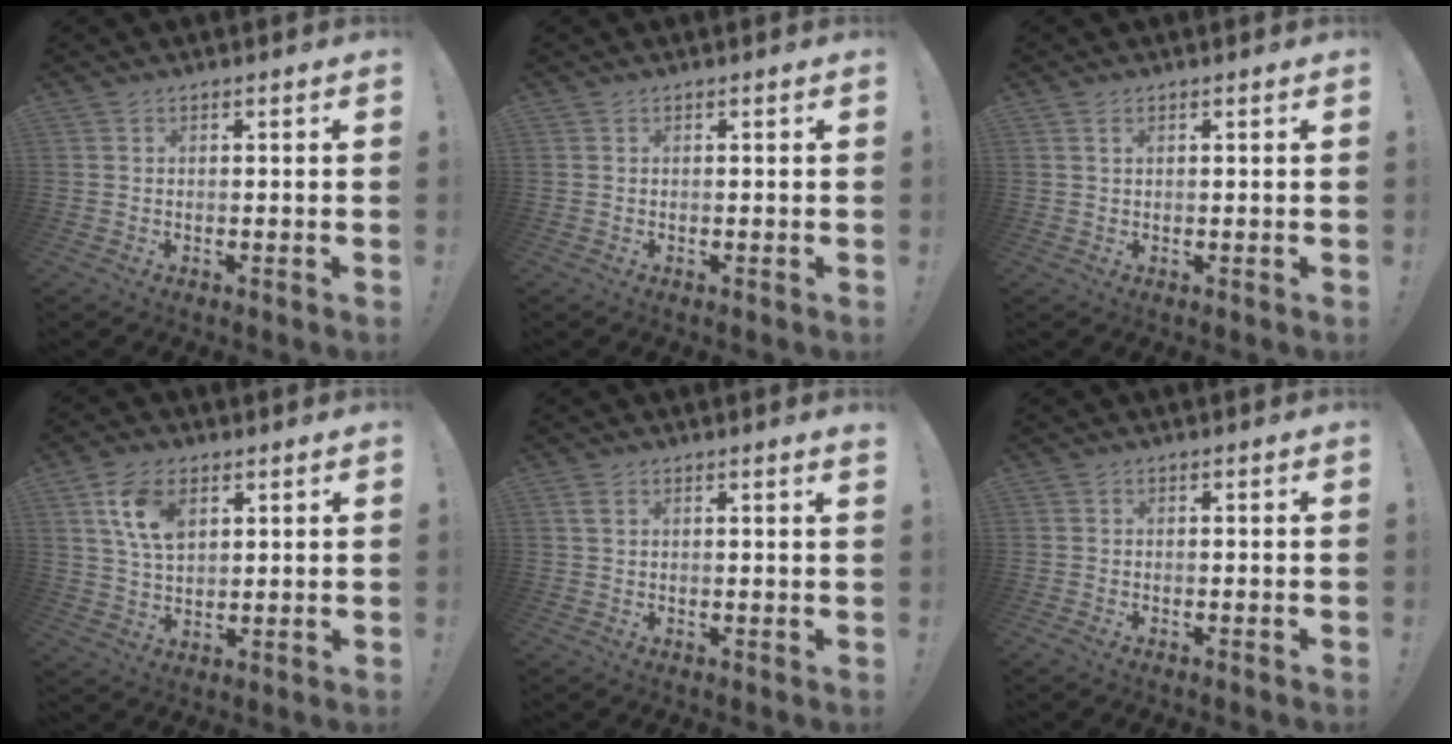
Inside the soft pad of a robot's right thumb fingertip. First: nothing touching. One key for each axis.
{"total": 0.0}
{"total": 1.2, "fx": 0.7, "fy": 0.5, "fz": 0.9, "tx": -0.014, "ty": 0.000, "tz": 0.011}
{"total": 10.1, "fx": 4.4, "fy": 6.0, "fz": 6.9, "tx": -0.127, "ty": -0.001, "tz": 0.082}
{"total": 1.9, "fx": 1.4, "fy": 0.1, "fz": 1.3, "tx": -0.012, "ty": -0.007, "tz": 0.021}
{"total": 0.8, "fx": -0.6, "fy": 0.3, "fz": 0.4, "tx": -0.006, "ty": 0.002, "tz": -0.011}